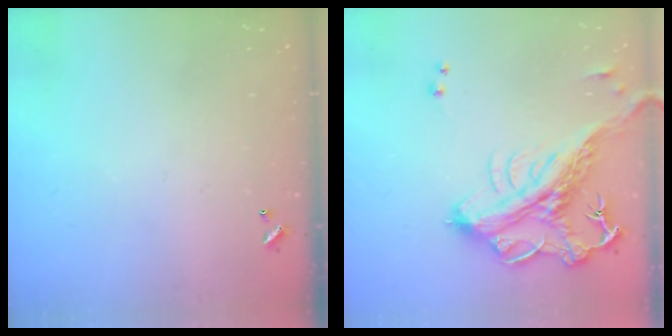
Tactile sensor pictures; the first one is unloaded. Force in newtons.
{"total": 8.5, "press": 8.3, "slide": 2.1}